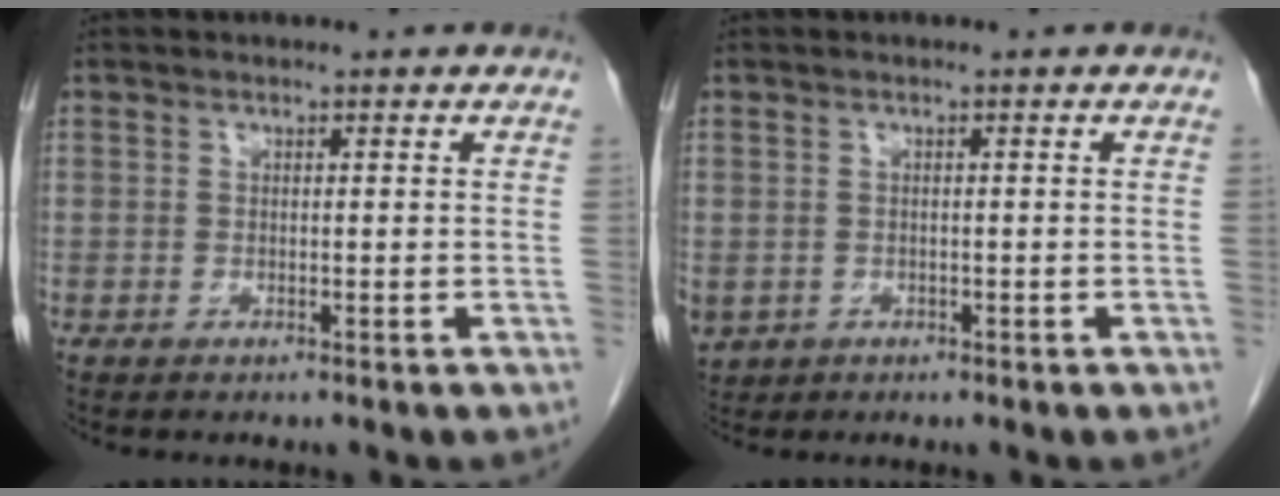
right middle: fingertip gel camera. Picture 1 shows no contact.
{"total": 3.7, "force": [-1.4, 3.2, 1.2], "torque": [-0.030, -0.003, -0.015]}